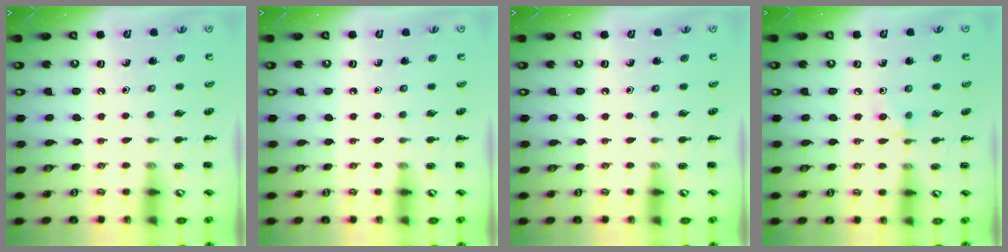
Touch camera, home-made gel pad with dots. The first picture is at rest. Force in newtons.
{"total": 0.0}
{"total": 0.0}
{"total": 4.6, "press": 4.3, "slide": 1.7}